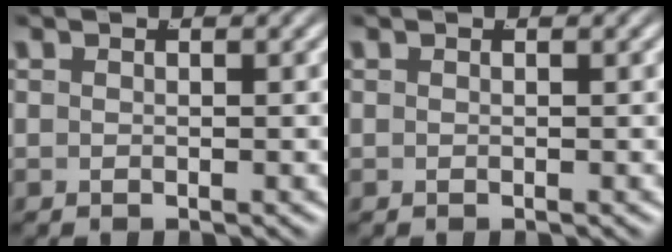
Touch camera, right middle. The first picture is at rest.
{"total": 0.0}